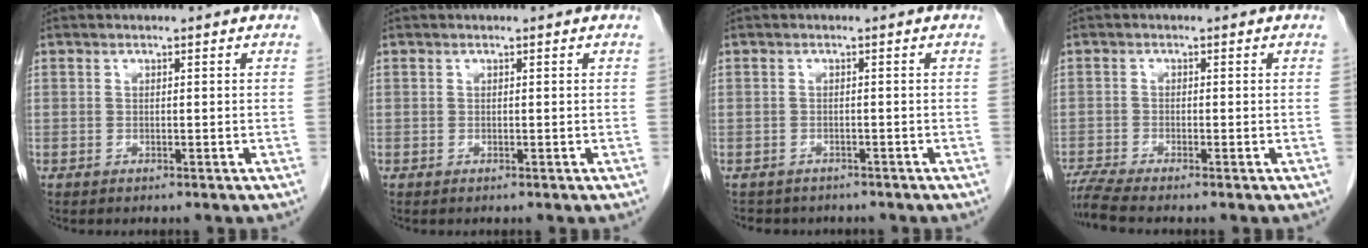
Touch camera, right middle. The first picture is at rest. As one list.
[{"total": 0.0}, {"total": 4.6, "force": [-4.0, 2.1, 0.8], "torque": [-0.016, 0.000, -0.048]}, {"total": 3.5, "force": [-3.1, -0.9, 1.3], "torque": [-0.034, -0.013, -0.065]}]